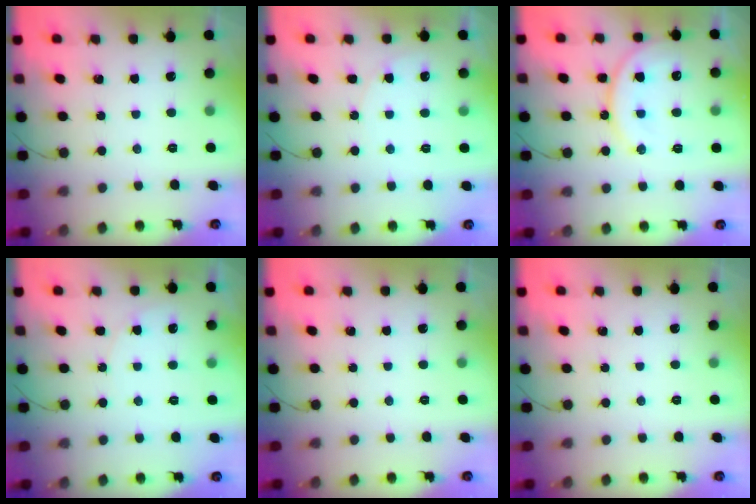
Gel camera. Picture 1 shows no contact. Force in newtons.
{"total": 6.0, "press": 5.9, "slide": 0.4}
{"total": 13.6, "press": 13.6, "slide": 1.2}
{"total": 6.0, "press": 5.9, "slide": 0.4}
{"total": 0.0}
{"total": 0.0}